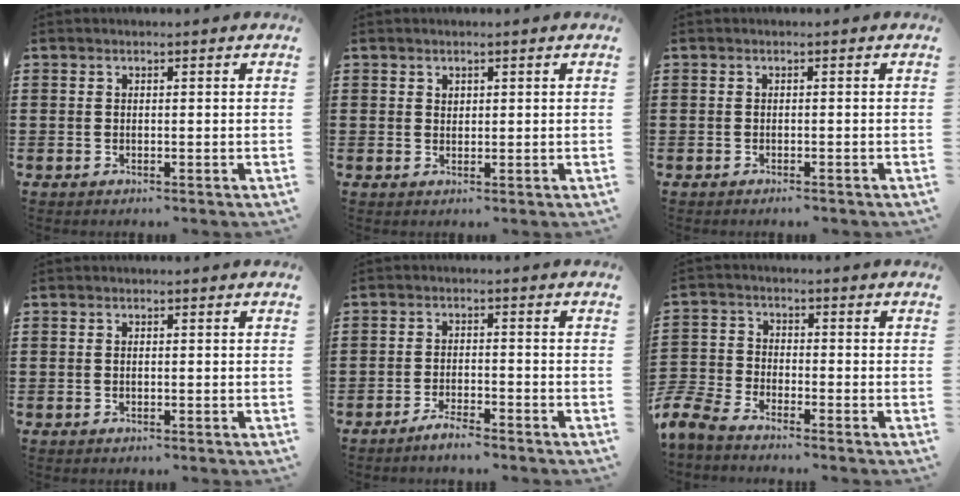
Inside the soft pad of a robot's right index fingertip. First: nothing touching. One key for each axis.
{"total": 0.9, "fx": 0.6, "fy": 0.7, "fz": 0.2, "tx": -0.006, "ty": 0.001, "tz": 0.012}
{"total": 0.6, "fx": -0.6, "fy": 0.1, "fz": 0.2, "tx": -0.007, "ty": -0.003, "tz": -0.011}
{"total": 0.5, "fx": -0.1, "fy": 0.1, "fz": 0.5, "tx": -0.012, "ty": -0.003, "tz": -0.001}
{"total": 2.6, "fx": -2.4, "fy": 0.1, "fz": 0.9, "tx": -0.018, "ty": 0.006, "tz": -0.047}
{"total": 4.8, "fx": -4.7, "fy": 0.5, "fz": 1.1, "tx": -0.056, "ty": -0.012, "tz": -0.102}